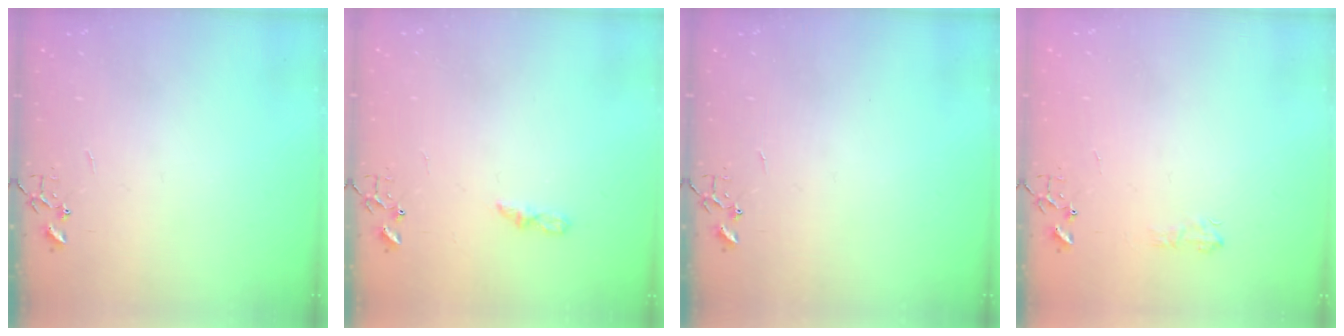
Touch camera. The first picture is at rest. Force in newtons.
{"total": 6.2, "press": 6.1, "slide": 0.7}
{"total": 0.0}
{"total": 5.9, "press": 5.8, "slide": 0.8}